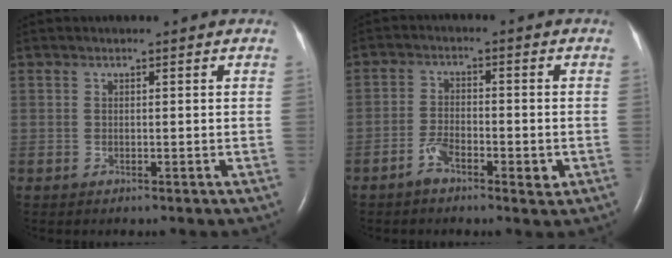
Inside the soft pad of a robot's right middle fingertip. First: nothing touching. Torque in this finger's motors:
{"motor_torque": [-0.09, -0.16, 0.05, 0.05]}